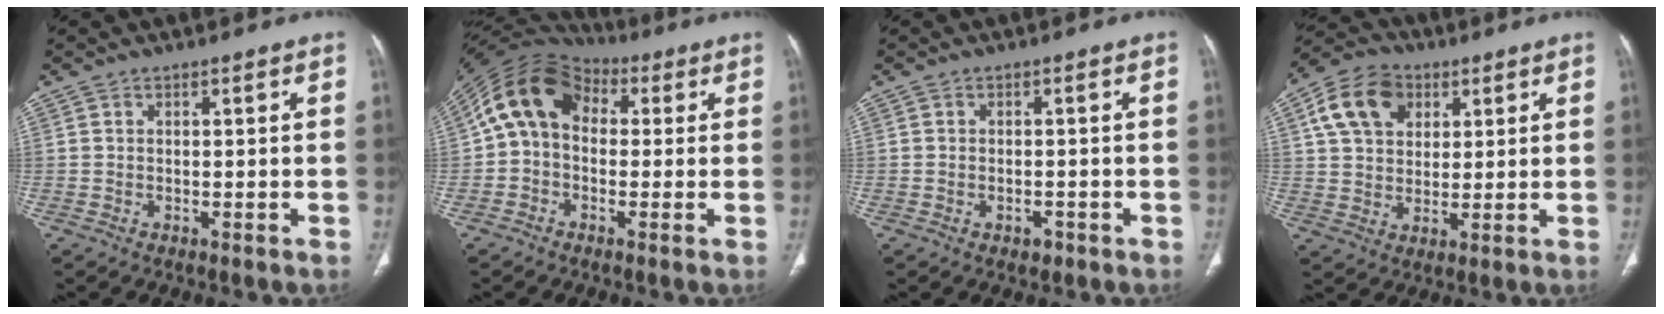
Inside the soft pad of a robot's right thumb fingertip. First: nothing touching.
{"total": 12.2, "force": [1.4, 9.0, 8.1], "torque": [-0.135, 0.040, 0.010]}
{"total": 1.7, "force": [-0.9, 1.2, 0.9], "torque": [-0.012, 0.008, -0.007]}
{"total": 12.1, "force": [4.5, 8.9, 6.8], "torque": [-0.106, -0.001, 0.075]}